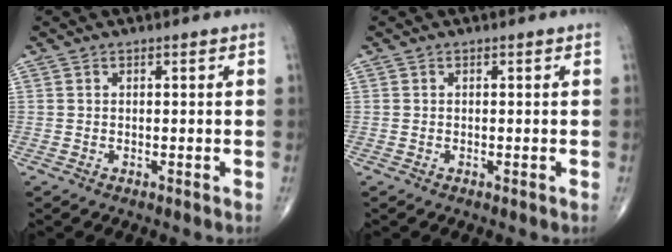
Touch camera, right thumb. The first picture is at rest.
{"total": 0.0}